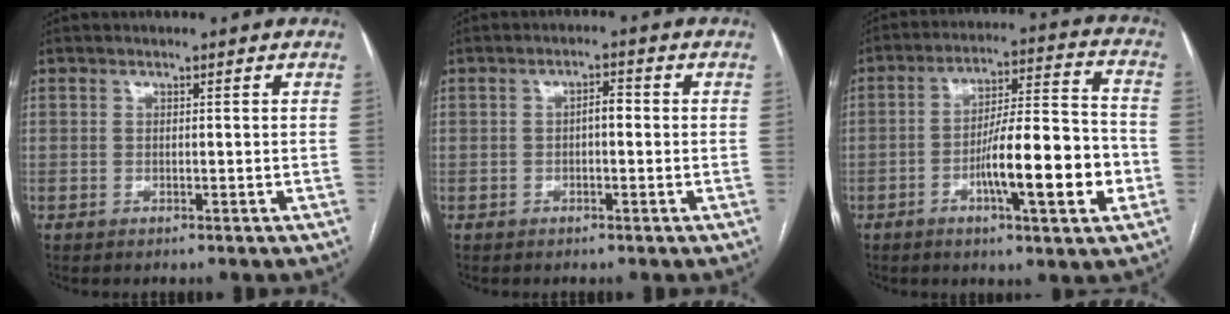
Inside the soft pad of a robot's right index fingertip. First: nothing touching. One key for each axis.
{"total": 2.2, "fx": -0.2, "fy": 0.9, "fz": 2.0, "tx": -0.030, "ty": 0.010, "tz": -0.005}
{"total": 14.5, "fx": -4.5, "fy": 1.8, "fz": 13.7, "tx": -0.220, "ty": 0.009, "tz": -0.069}